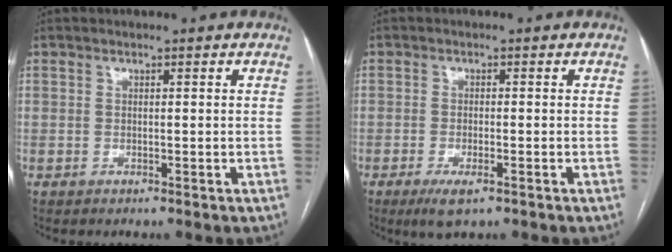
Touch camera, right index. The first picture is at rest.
{"total": 3.9, "force": [-2.3, 0.9, 3.0], "torque": [-0.060, -0.007, -0.035]}